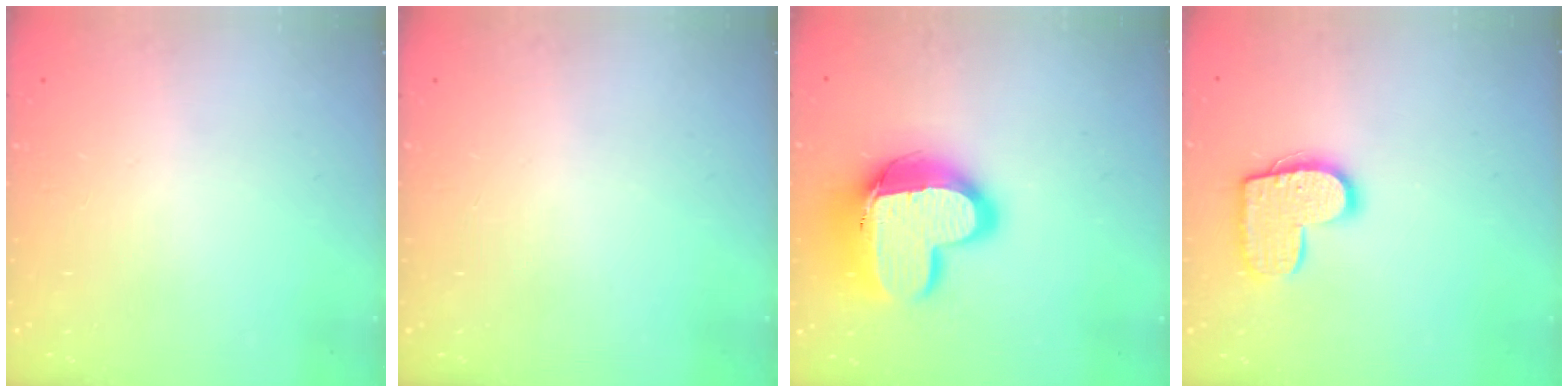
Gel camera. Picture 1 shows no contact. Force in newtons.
{"total": 0.0}
{"total": 17.0, "press": 17.0, "slide": 1.2}
{"total": 12.4, "press": 12.4, "slide": 0.6}